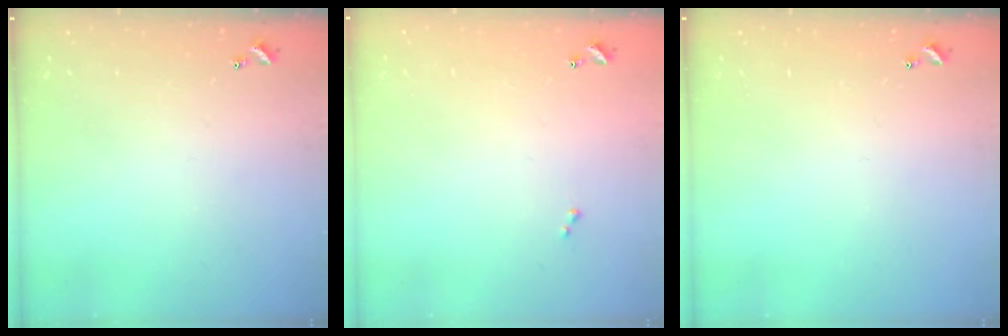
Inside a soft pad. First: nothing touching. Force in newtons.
{"total": 0.0}
{"total": 0.0}